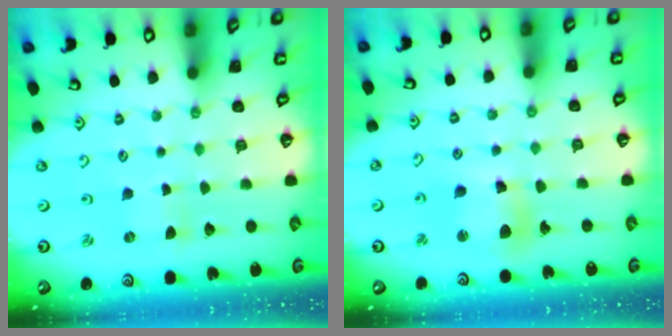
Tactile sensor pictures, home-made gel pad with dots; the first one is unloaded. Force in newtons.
{"total": 10.8, "press": 10.8, "slide": 1.3}